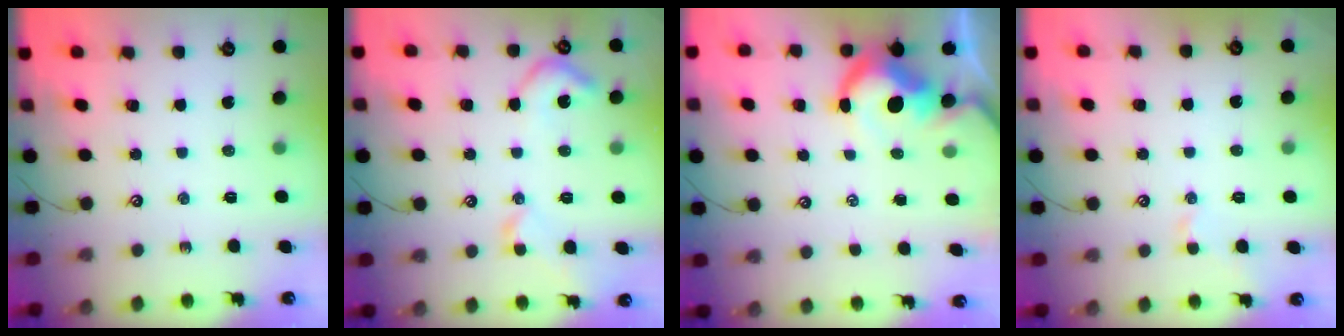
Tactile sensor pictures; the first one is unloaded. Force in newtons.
{"total": 5.8, "press": 5.7, "slide": 1.0}
{"total": 8.3, "press": 8.1, "slide": 1.6}
{"total": 0.8, "press": 0.7, "slide": 0.5}